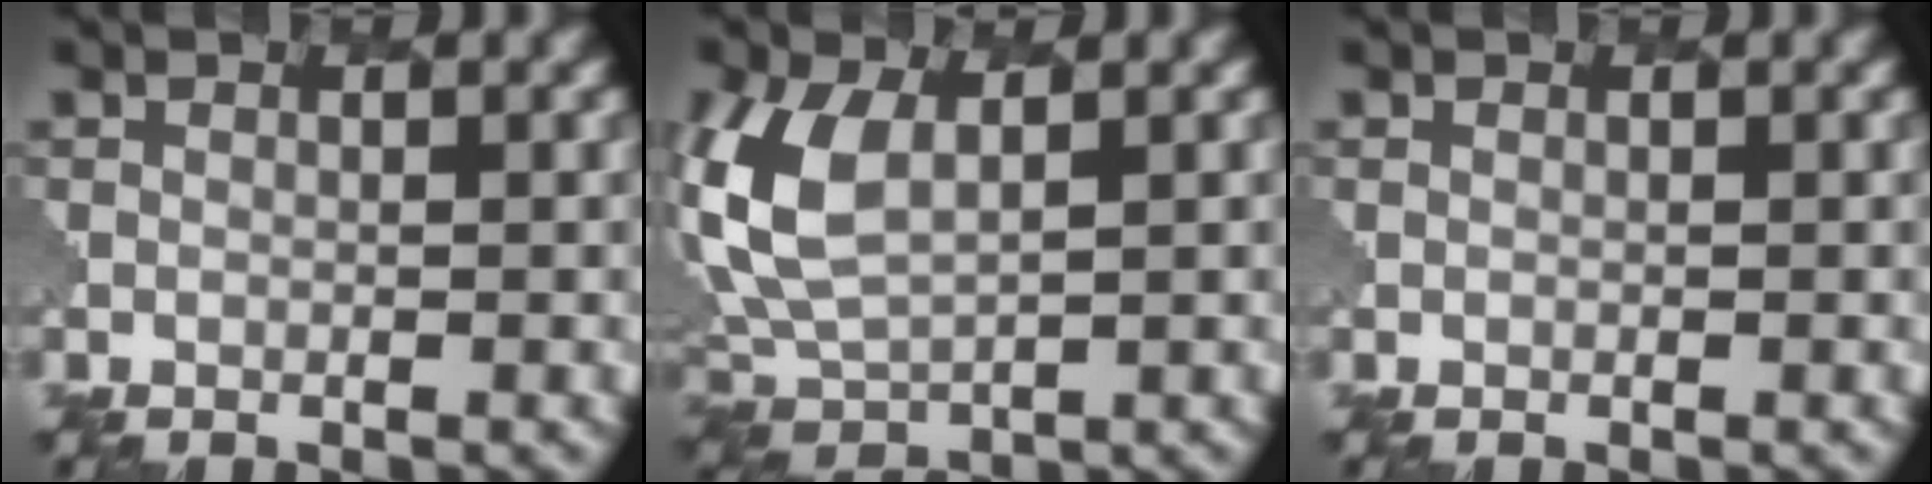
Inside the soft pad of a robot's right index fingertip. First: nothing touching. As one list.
[{"total": 6.6, "force": [1.9, 3.6, 5.1], "torque": [-0.134, 0.005, 0.033]}, {"total": 0.0}]